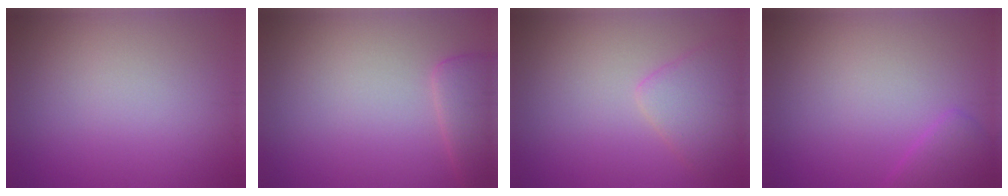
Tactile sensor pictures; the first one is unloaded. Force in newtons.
{"total": 2.6, "press": 2.6, "slide": 0.2}
{"total": 2.7, "press": 2.7, "slide": 0.3}
{"total": 1.9, "press": 1.9, "slide": 0.1}